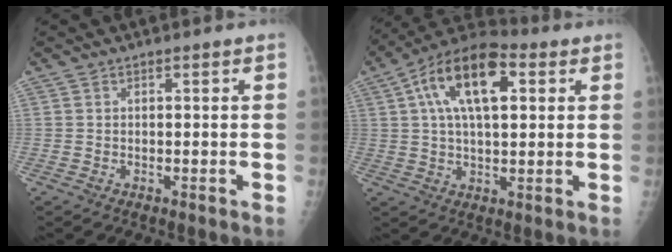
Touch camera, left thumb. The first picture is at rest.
{"total": 16.0, "force": [4.8, 7.9, 13.1], "torque": [-0.210, 0.017, 0.074]}